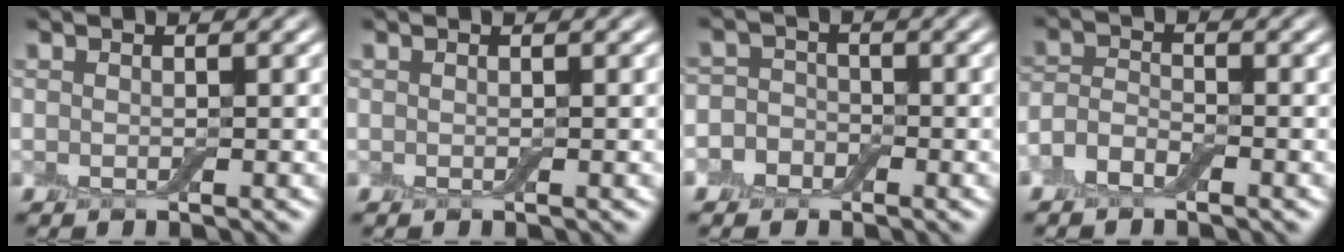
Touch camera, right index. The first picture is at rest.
{"total": 0.0}
{"total": 2.9, "force": [-1.4, 2.4, 0.7], "torque": [0.009, 0.010, -0.041]}
{"total": 2.7, "force": [-1.8, 1.4, 1.6], "torque": [-0.034, 0.004, -0.043]}